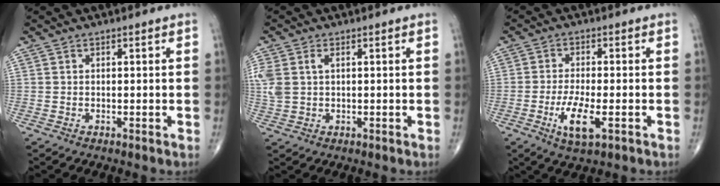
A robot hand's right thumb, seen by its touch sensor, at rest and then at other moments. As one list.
[{"total": 6.3, "force": [1.4, 4.1, 4.7], "torque": [-0.134, 0.013, 0.036]}, {"total": 7.0, "force": [-2.5, 2.2, 6.2], "torque": [-0.122, -0.002, -0.042]}]